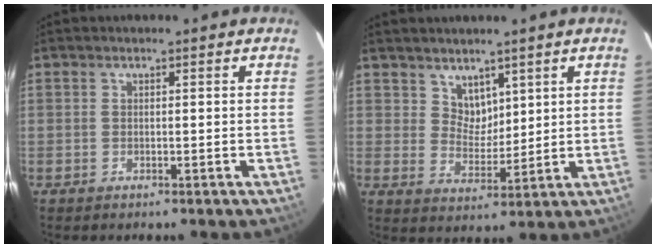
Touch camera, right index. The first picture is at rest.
{"total": 4.9, "force": [3.4, 3.3, 1.1], "torque": [-0.008, 0.004, 0.068]}